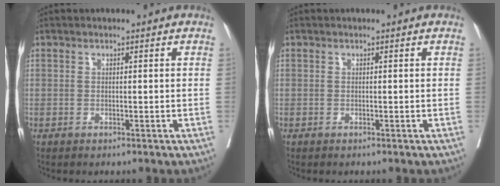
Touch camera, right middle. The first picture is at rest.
{"total": 0.0}